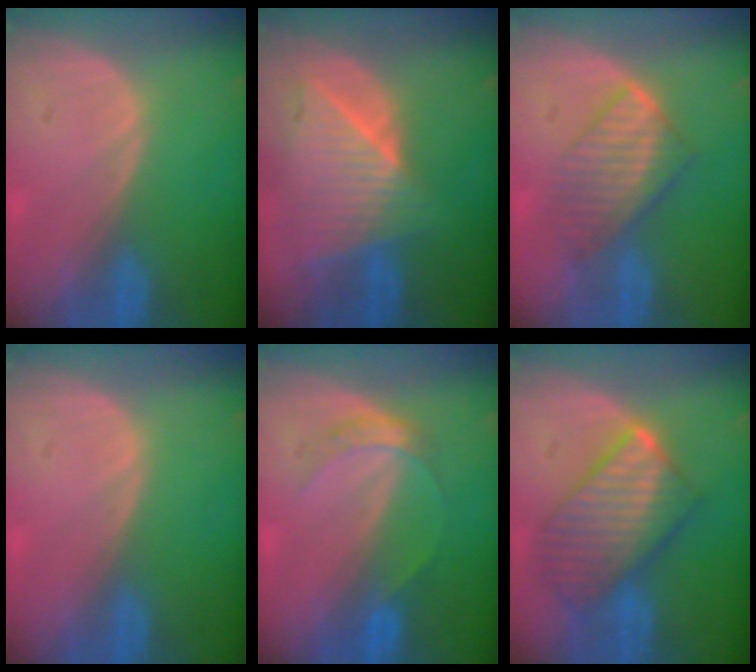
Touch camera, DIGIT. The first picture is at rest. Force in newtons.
{"total": 9.1, "press": 8.1, "slide": 4.0}
{"total": 6.7, "press": 6.4, "slide": 1.9}
{"total": 0.0}
{"total": 3.5, "press": 3.5, "slide": 0.4}
{"total": 9.8, "press": 9.8, "slide": 0.9}